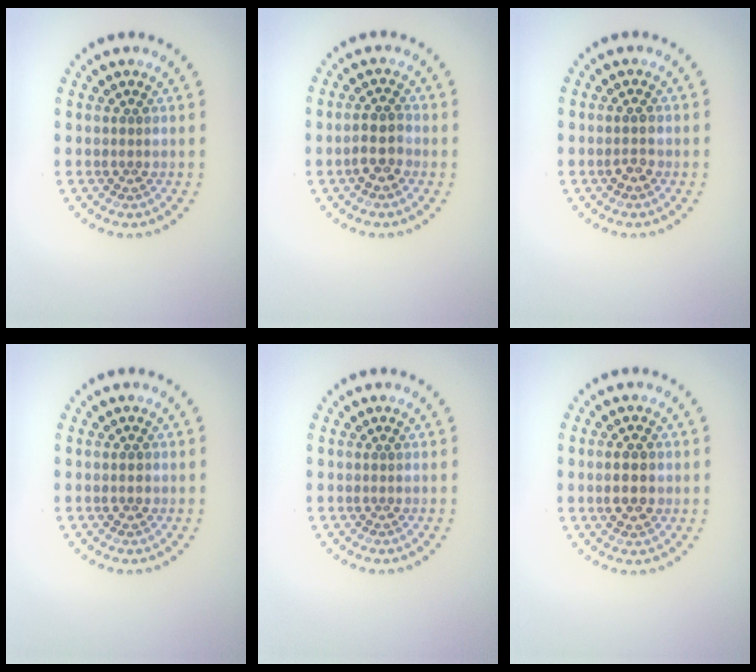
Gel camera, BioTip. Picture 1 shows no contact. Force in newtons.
{"total": 2.4, "press": 2.3, "slide": 0.8}
{"total": 1.5, "press": 1.5, "slide": 0.2}
{"total": 1.1, "press": 1.1, "slide": 0.1}
{"total": 0.0}
{"total": 2.8, "press": 2.8, "slide": 0.2}